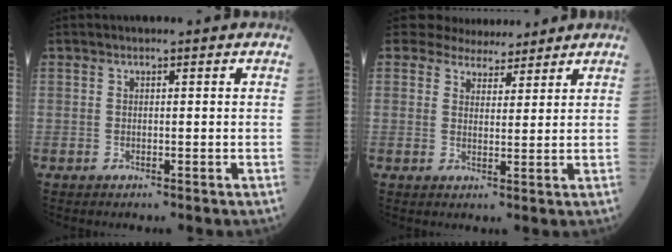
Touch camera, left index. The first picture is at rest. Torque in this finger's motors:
{"motor_torque": [0.40, -0.41, 0.05, -0.03]}